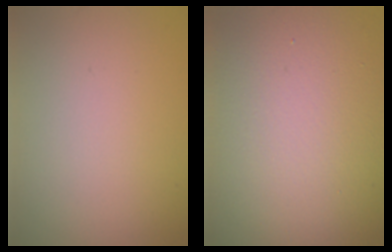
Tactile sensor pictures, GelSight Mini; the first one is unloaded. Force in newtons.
{"total": 17.9, "press": 17.9, "slide": 1.2}